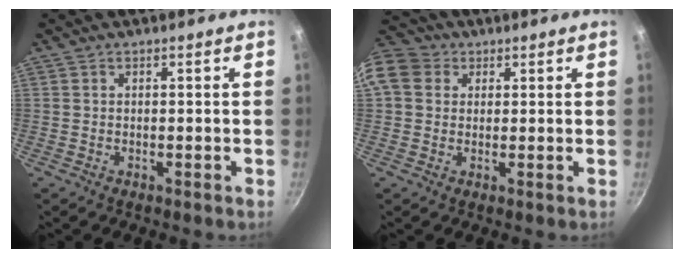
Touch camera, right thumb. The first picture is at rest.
{"total": 11.3, "force": [3.0, 9.6, 5.3], "torque": [-0.104, 0.024, 0.042]}